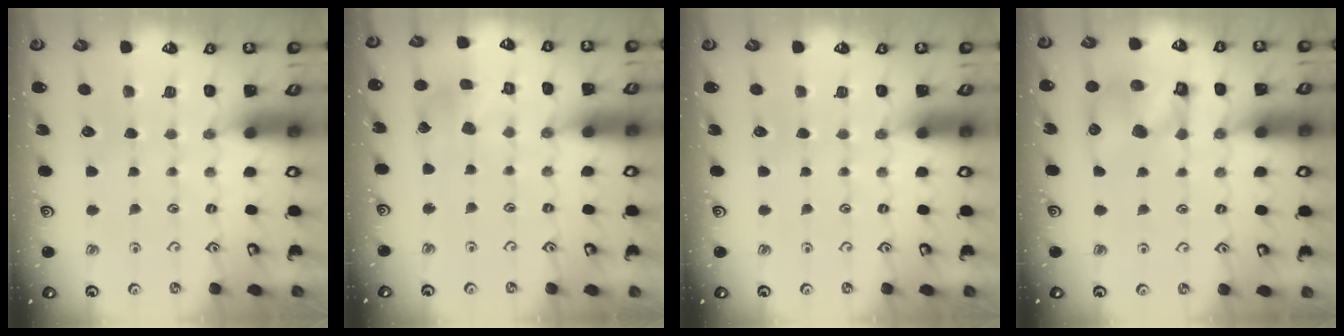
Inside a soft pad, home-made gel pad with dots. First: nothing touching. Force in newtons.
{"total": 5.8, "press": 5.8, "slide": 0.5}
{"total": 0.0}
{"total": 10.9, "press": 10.7, "slide": 1.6}